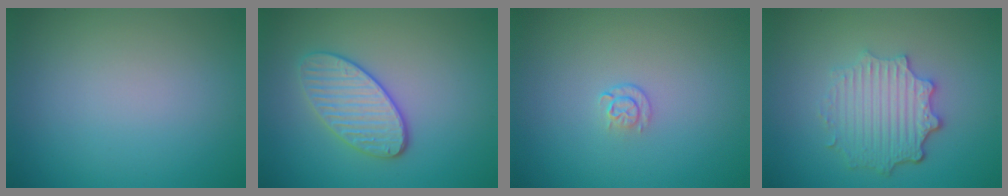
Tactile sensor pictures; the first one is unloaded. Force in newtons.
{"total": 3.4, "press": 3.2, "slide": 1.2}
{"total": 1.1, "press": 0.6, "slide": 0.9}
{"total": 4.5, "press": 3.6, "slide": 2.7}